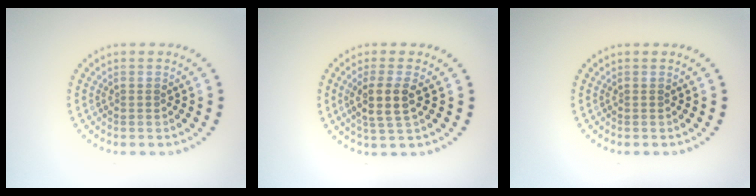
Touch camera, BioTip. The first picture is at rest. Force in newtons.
{"total": 2.9, "press": 2.5, "slide": 1.5}
{"total": 0.0}